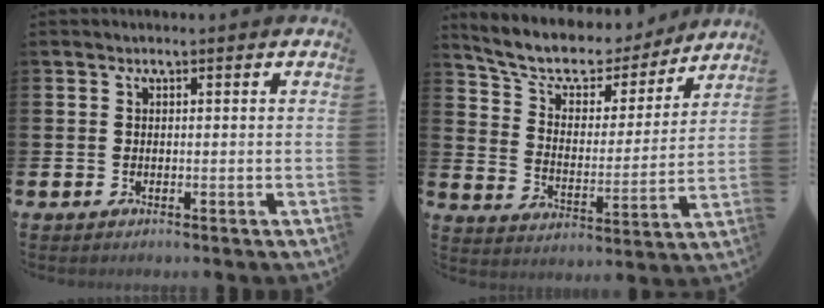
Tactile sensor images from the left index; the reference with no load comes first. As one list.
[{"total": 8.4, "force": [7.3, 3.3, 2.5], "torque": [-0.080, -0.048, 0.127]}]